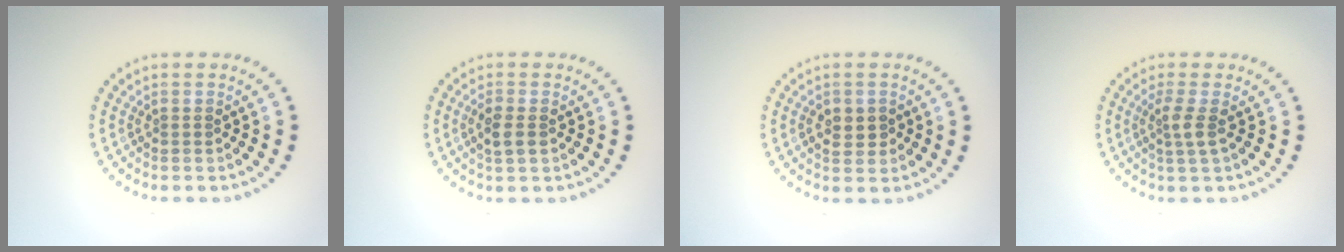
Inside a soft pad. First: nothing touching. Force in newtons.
{"total": 1.9, "press": 1.8, "slide": 0.6}
{"total": 2.1, "press": 2.1, "slide": 0.3}
{"total": 1.9, "press": 1.5, "slide": 1.1}